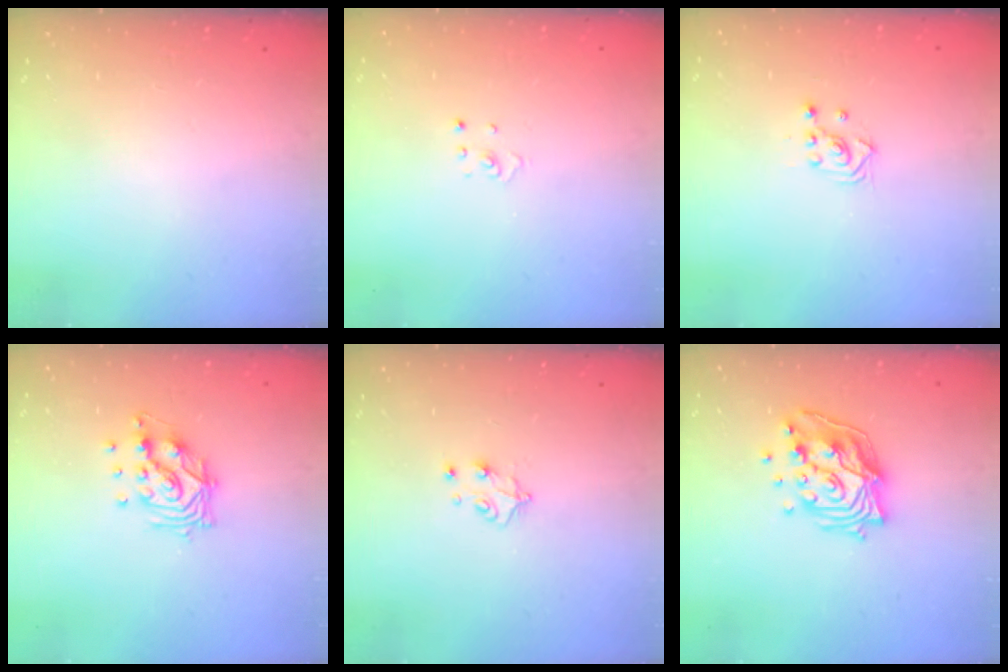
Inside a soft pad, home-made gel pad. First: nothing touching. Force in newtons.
{"total": 1.1, "press": 1.1, "slide": 0.1}
{"total": 2.5, "press": 2.5, "slide": 0.3}
{"total": 10.8, "press": 10.8, "slide": 0.7}
{"total": 5.3, "press": 5.2, "slide": 0.8}
{"total": 14.9, "press": 14.8, "slide": 1.4}